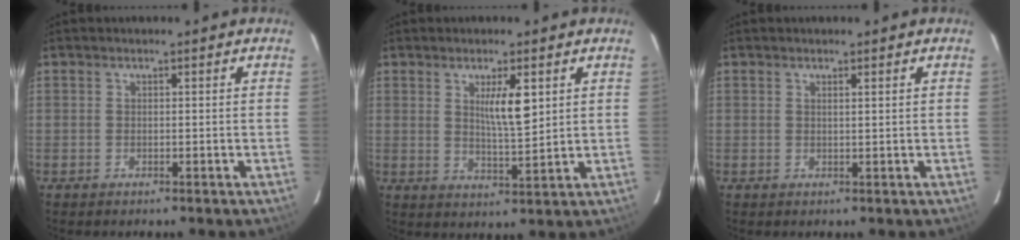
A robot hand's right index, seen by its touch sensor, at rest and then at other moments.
{"total": 5.9, "force": [2.1, 0.9, 5.4], "torque": [-0.094, -0.007, 0.039]}
{"total": 0.8, "force": [0.4, -0.1, 0.6], "torque": [-0.015, 0.002, 0.009]}